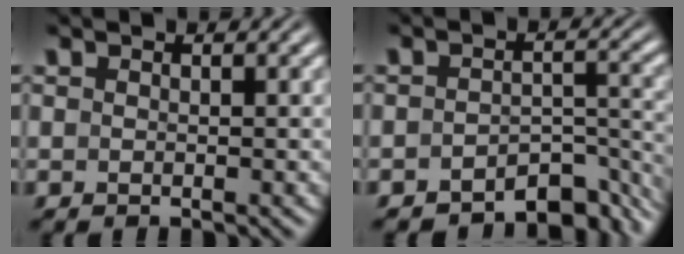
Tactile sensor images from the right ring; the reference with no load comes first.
{"total": 7.0, "force": [-6.0, 2.3, 2.8], "torque": [-0.023, -0.016, -0.085]}